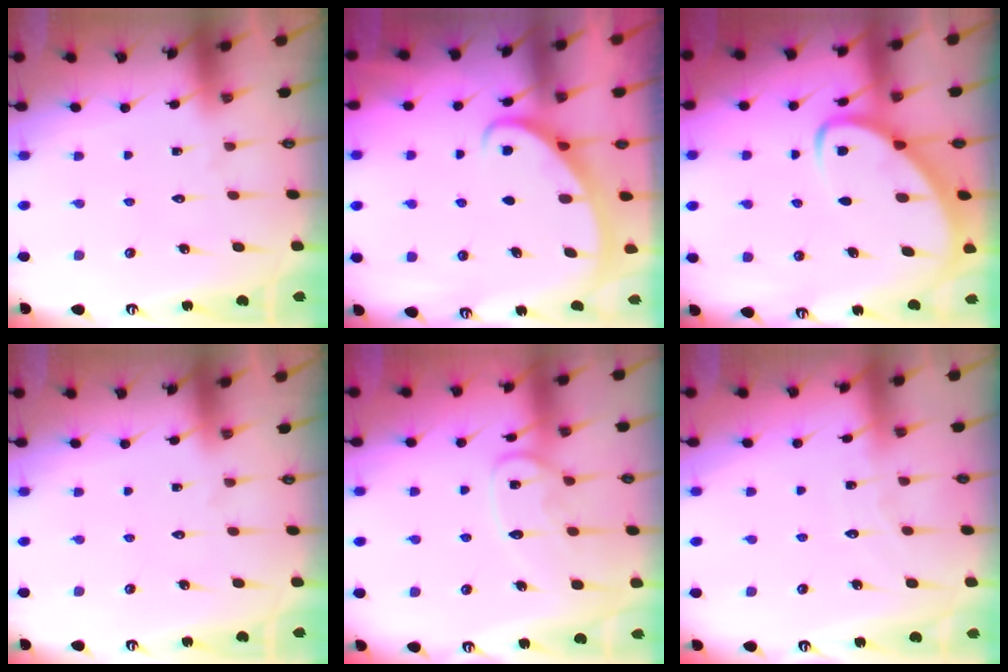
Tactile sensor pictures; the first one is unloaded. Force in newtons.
{"total": 2.6, "press": 2.6, "slide": 0.3}
{"total": 4.3, "press": 4.2, "slide": 0.3}
{"total": 0.0}
{"total": 12.1, "press": 12.0, "slide": 1.2}
{"total": 3.4, "press": 3.4, "slide": 0.5}